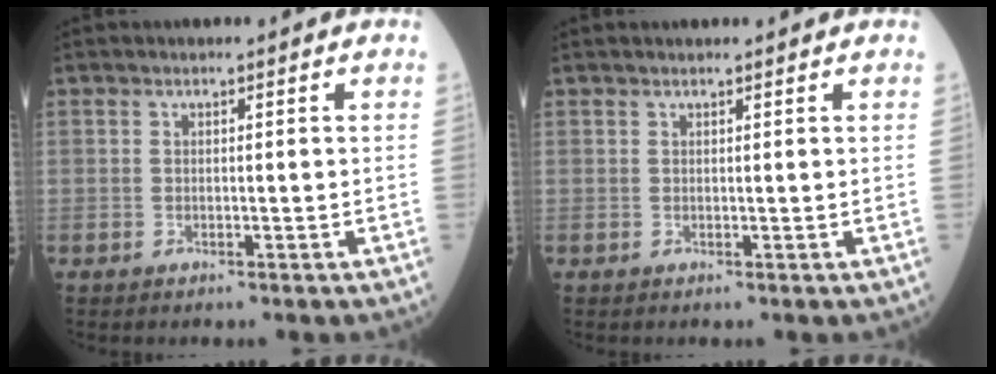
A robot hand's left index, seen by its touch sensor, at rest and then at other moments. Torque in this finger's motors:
{"motor_torque": [-0.01, 0.12, -0.03, -0.01]}